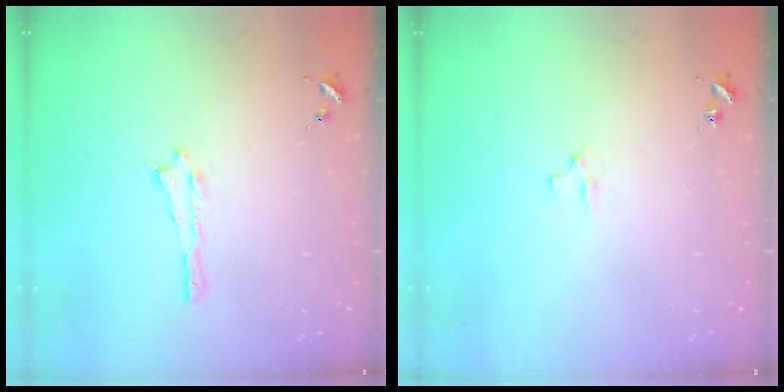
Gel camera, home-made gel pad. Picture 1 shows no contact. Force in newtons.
{"total": 1.9, "press": 1.9, "slide": 0.2}